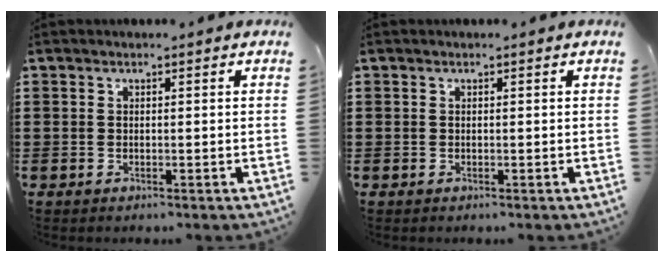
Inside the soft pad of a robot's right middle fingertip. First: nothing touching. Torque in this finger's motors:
{"motor_torque": [-0.10, -0.12, -0.03, 0.01]}